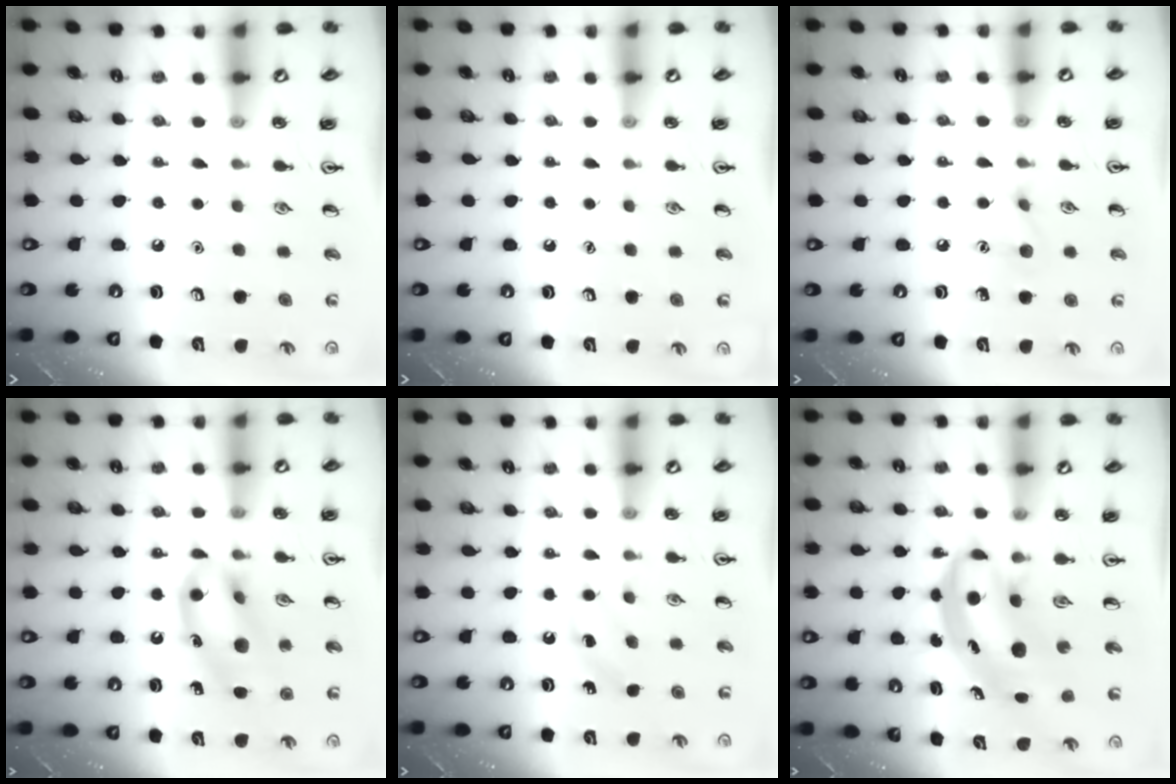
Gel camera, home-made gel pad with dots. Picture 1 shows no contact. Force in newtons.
{"total": 0.0}
{"total": 6.2, "press": 6.0, "slide": 1.5}
{"total": 13.5, "press": 13.2, "slide": 2.9}
{"total": 5.0, "press": 4.8, "slide": 1.5}
{"total": 5.3, "press": 5.2, "slide": 1.3}